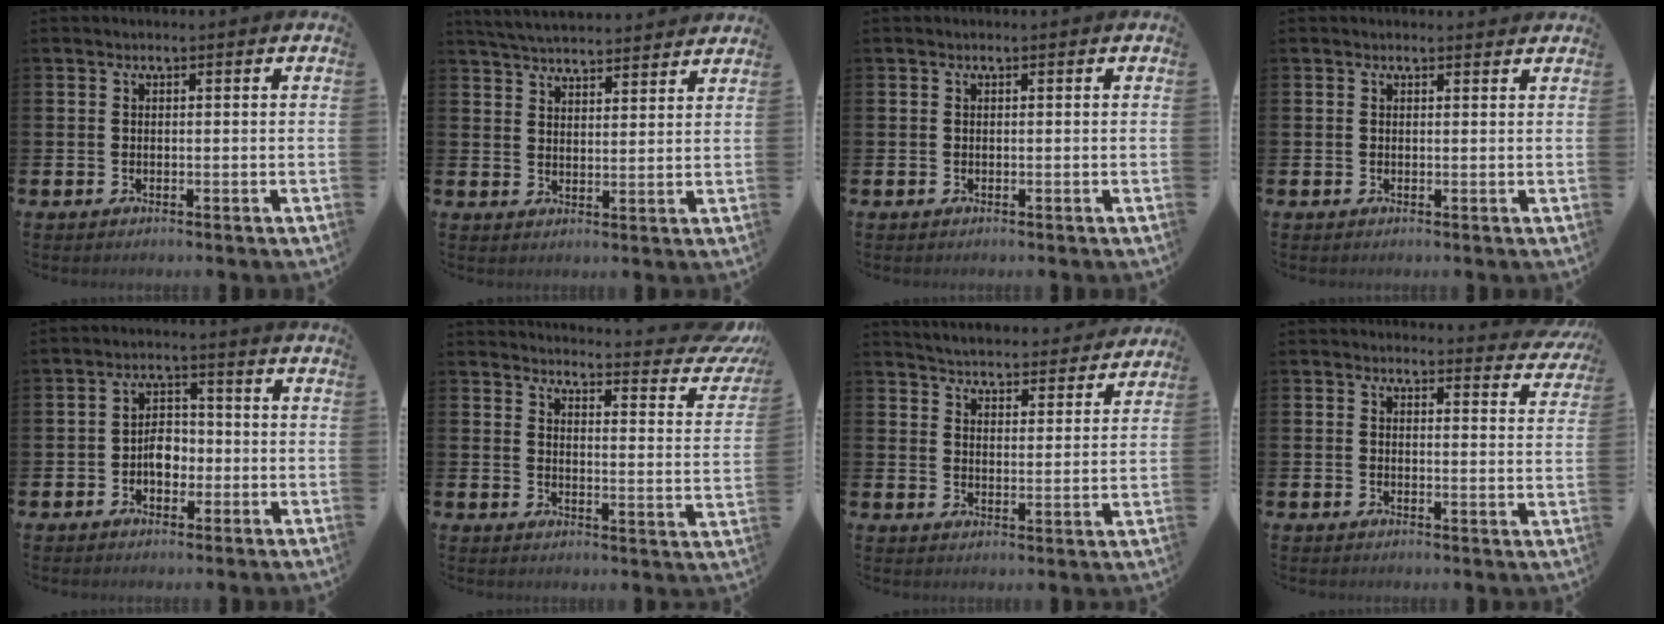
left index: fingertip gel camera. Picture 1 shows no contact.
{"total": 5.0, "force": [5.0, 0.3, 0.4], "torque": [-0.019, -0.032, 0.089]}
{"total": 0.0}
{"total": 0.6, "force": [0.6, 0.1, 0.1], "torque": [0.011, -0.004, 0.008]}
{"total": 3.9, "force": [-1.1, 2.7, 2.5], "torque": [-0.039, 0.006, -0.026]}
{"total": 4.3, "force": [4.0, 0.6, 1.5], "torque": [-0.015, -0.052, 0.055]}
{"total": 4.9, "force": [4.9, 0.6, 0.0], "torque": [-0.017, -0.042, 0.084]}
{"total": 3.0, "force": [2.9, 0.3, 0.1], "torque": [0.014, -0.027, 0.047]}